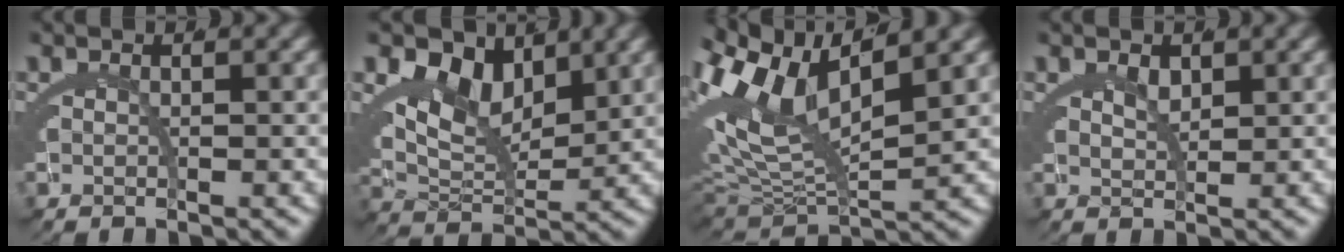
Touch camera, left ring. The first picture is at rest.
{"total": 9.6, "force": [2.5, 7.2, 5.8], "torque": [-0.118, -0.013, 0.036]}
{"total": 10.6, "force": [3.0, 6.0, 8.2], "torque": [-0.170, -0.007, 0.053]}
{"total": 1.2, "force": [0.7, 0.5, 0.8], "torque": [-0.015, -0.014, 0.021]}